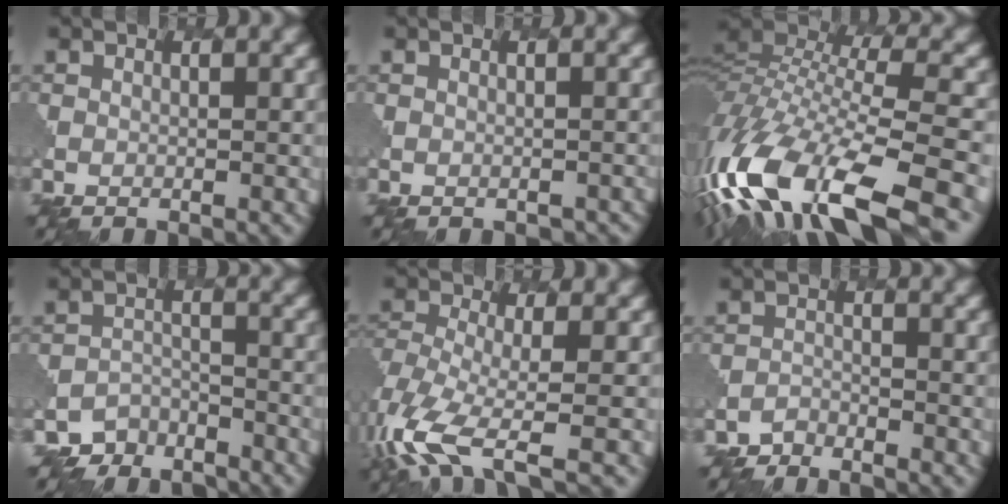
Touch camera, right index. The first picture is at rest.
{"total": 1.1, "force": [-1.0, 0.5, 0.0], "torque": [0.004, -0.003, -0.003]}
{"total": 14.8, "force": [-8.1, 5.0, 11.3], "torque": [-0.249, 0.005, -0.145]}
{"total": 4.3, "force": [-4.0, 1.5, -0.5], "torque": [0.014, -0.010, -0.068]}
{"total": 7.6, "force": [-3.8, 2.9, 5.9], "torque": [-0.138, -0.011, -0.080]}
{"total": 2.0, "force": [-1.9, 0.1, -0.6], "torque": [0.008, -0.003, -0.038]}